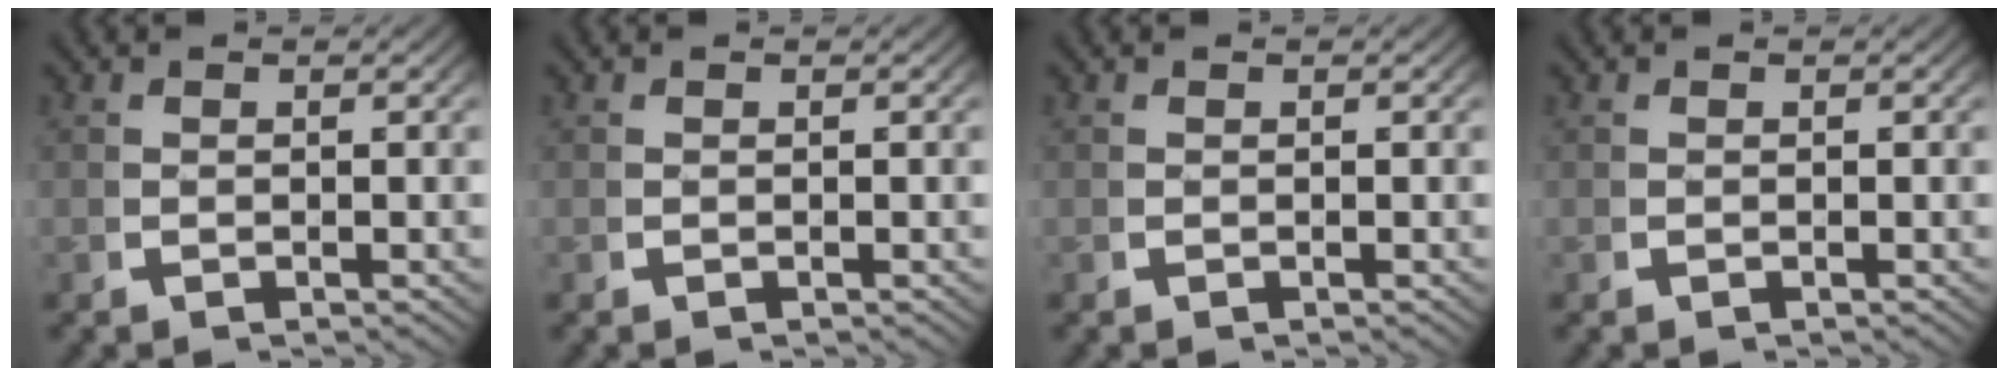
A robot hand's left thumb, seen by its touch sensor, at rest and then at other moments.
{"total": 0.0}
{"total": 0.0}
{"total": 0.0}